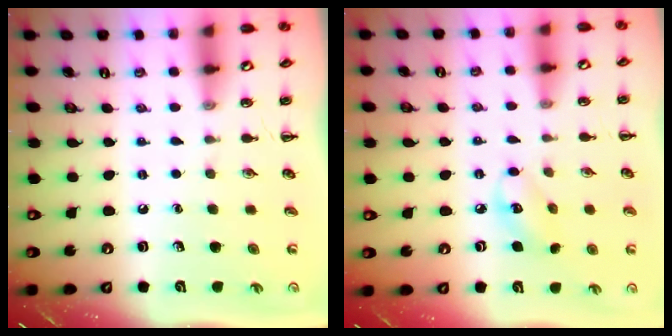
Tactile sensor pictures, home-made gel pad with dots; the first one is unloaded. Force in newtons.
{"total": 6.0, "press": 6.0, "slide": 0.6}